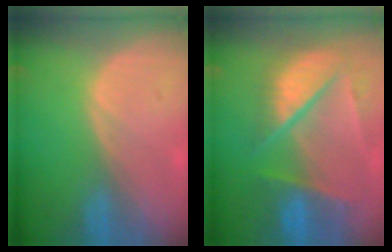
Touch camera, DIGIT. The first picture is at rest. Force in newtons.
{"total": 10.1, "press": 8.6, "slide": 5.3}